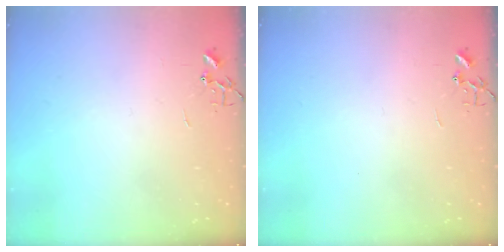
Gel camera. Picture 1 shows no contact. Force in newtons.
{"total": 0.0}